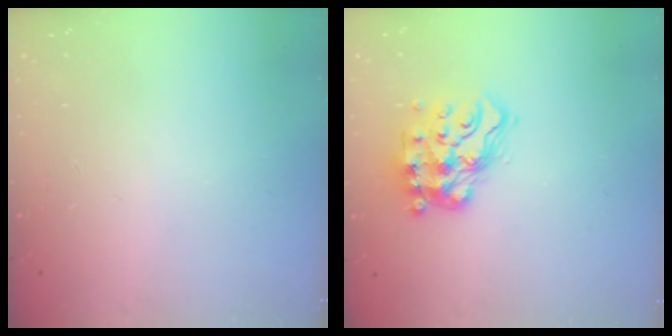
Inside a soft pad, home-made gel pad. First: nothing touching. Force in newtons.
{"total": 14.5, "press": 14.3, "slide": 1.9}